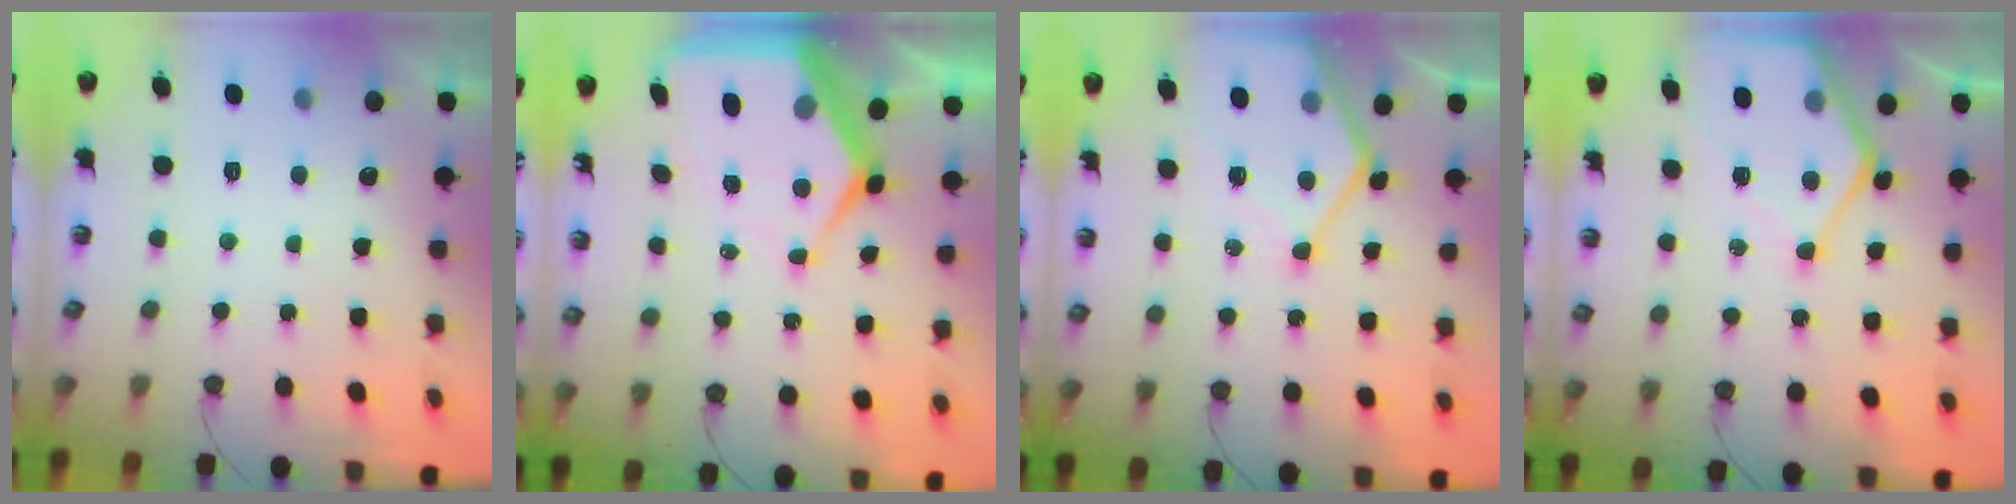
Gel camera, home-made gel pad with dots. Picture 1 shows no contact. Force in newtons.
{"total": 15.8, "press": 15.7, "slide": 1.7}
{"total": 11.9, "press": 11.8, "slide": 1.0}
{"total": 10.9, "press": 10.9, "slide": 0.8}